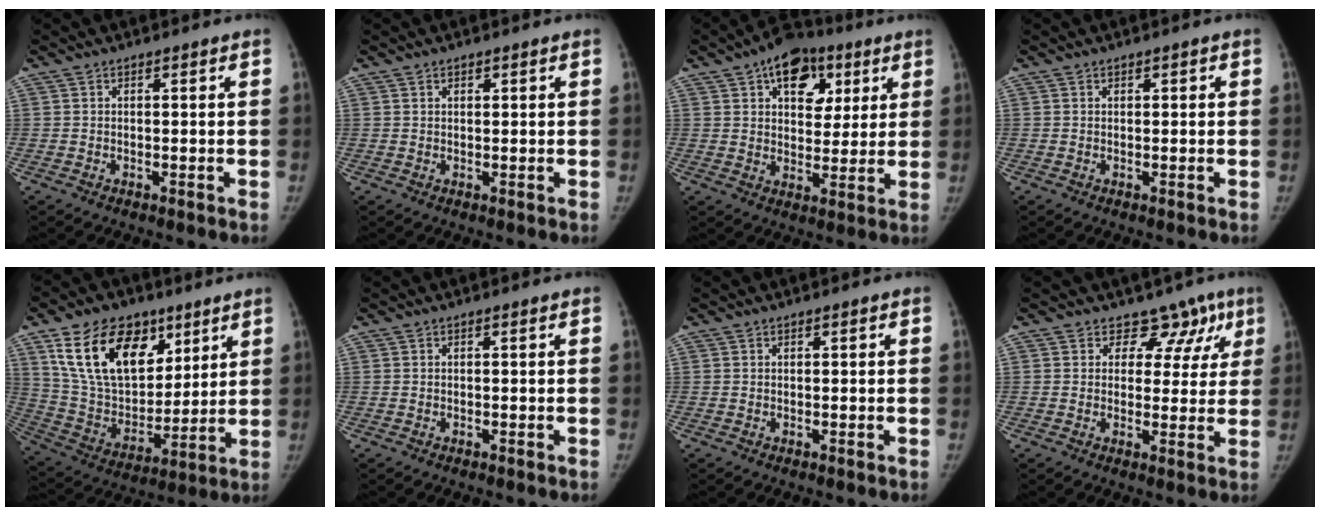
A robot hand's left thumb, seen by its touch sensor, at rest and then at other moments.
{"total": 0.9, "force": [0.6, 0.6, 0.3], "torque": [0.002, -0.003, 0.007]}
{"total": 14.0, "force": [6.5, 8.9, 8.6], "torque": [-0.076, -0.010, 0.096]}
{"total": 0.8, "force": [0.3, 0.6, 0.3], "torque": [0.007, 0.001, 0.003]}
{"total": 22.7, "force": [11.5, 14.2, 13.5], "torque": [-0.205, -0.032, 0.211]}
{"total": 0.0}
{"total": 0.0}
{"total": 8.0, "force": [5.1, 5.9, 1.3], "torque": [0.038, -0.018, 0.046]}